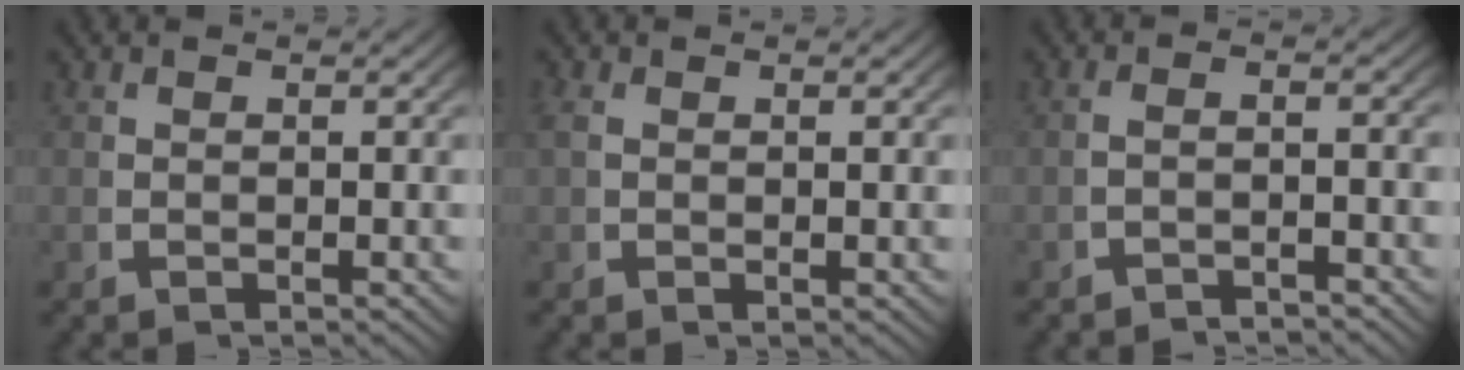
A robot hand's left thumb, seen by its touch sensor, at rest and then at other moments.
{"total": 0.9, "force": [0.4, 0.5, 0.6], "torque": [-0.020, -0.005, 0.013]}
{"total": 2.3, "force": [-2.2, 0.2, 0.7], "torque": [-0.016, -0.006, -0.034]}